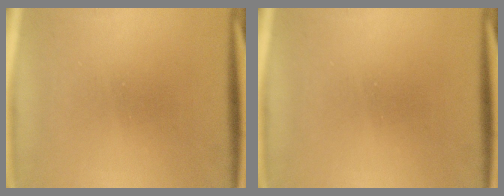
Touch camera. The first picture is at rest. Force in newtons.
{"total": 0.0}